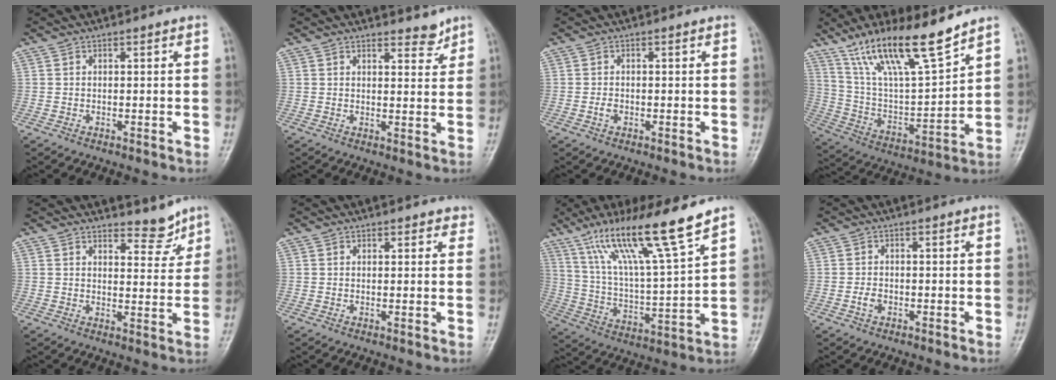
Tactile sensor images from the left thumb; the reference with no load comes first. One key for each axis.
{"total": 3.4, "fx": 2.9, "fy": 1.3, "fz": 1.1, "tx": 0.001, "ty": -0.023, "tz": 0.041}
{"total": 1.3, "fx": -0.4, "fy": 0.9, "fz": 0.8, "tx": -0.013, "ty": 0.000, "tz": -0.009}
{"total": 18.1, "fx": 13.2, "fy": 3.3, "fz": 11.9, "tx": -0.194, "ty": -0.064, "tz": 0.251}
{"total": 5.1, "fx": 4.5, "fy": 1.8, "fz": 1.4, "tx": 0.001, "ty": -0.041, "tz": 0.067}
{"total": 2.2, "fx": 1.6, "fy": 1.3, "fz": 0.7, "tx": 0.017, "ty": -0.006, "tz": 0.013}
{"total": 17.7, "fx": 12.4, "fy": 0.9, "fz": 12.7, "tx": -0.214, "ty": -0.057, "tz": 0.223}
{"total": 1.7, "fx": -0.6, "fy": 1.2, "fz": 1.1, "tx": -0.018, "ty": 0.003, "tz": -0.014}